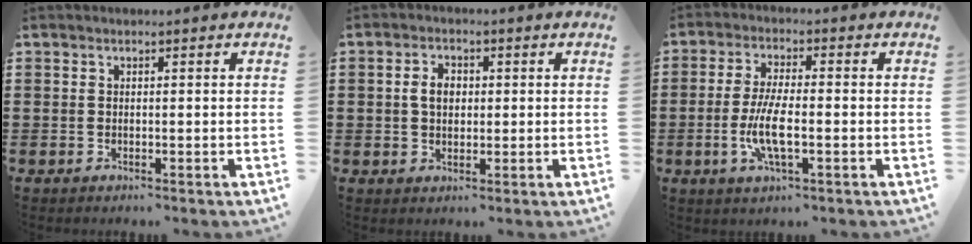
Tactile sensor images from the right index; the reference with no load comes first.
{"total": 3.2, "force": [0.3, 2.2, 2.4], "torque": [-0.052, 0.009, 0.003]}
{"total": 6.6, "force": [-1.8, 1.7, 6.1], "torque": [-0.129, -0.008, -0.038]}